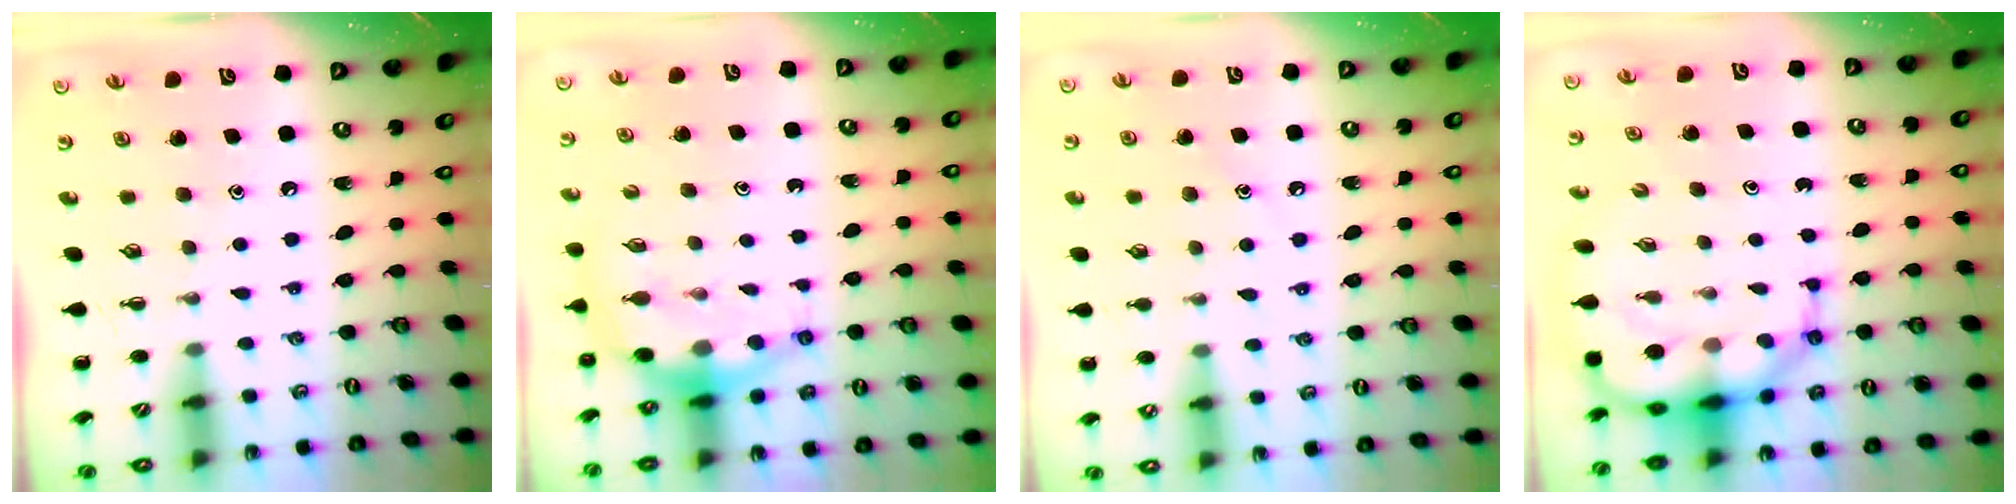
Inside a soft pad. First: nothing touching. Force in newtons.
{"total": 7.3, "press": 7.2, "slide": 1.6}
{"total": 8.5, "press": 8.4, "slide": 1.7}
{"total": 10.7, "press": 10.3, "slide": 3.1}